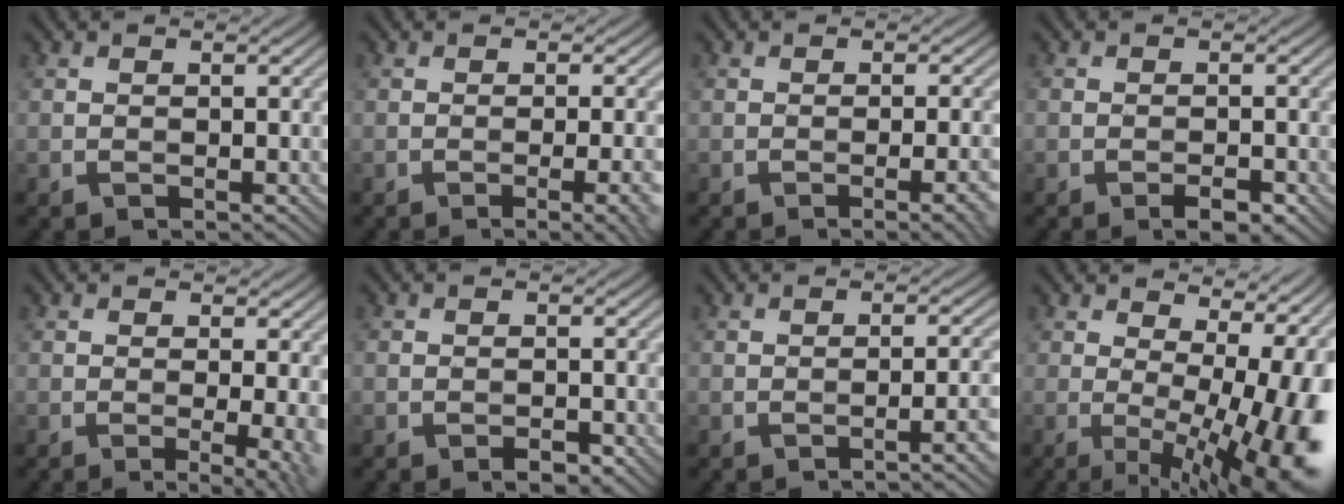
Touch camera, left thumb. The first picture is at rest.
{"total": 5.2, "force": [-1.7, 1.4, 4.7], "torque": [-0.055, 0.004, -0.019]}
{"total": 4.3, "force": [-1.6, 1.0, 3.9], "torque": [-0.045, 0.009, -0.022]}
{"total": 2.1, "force": [-1.3, 0.7, 1.4], "torque": [-0.018, 0.001, -0.020]}
{"total": 4.9, "force": [-0.7, 1.1, 4.8], "torque": [-0.070, -0.007, -0.008]}
{"total": 1.7, "force": [-1.1, 0.7, 1.0], "torque": [-0.011, 0.000, -0.017]}
{"total": 4.1, "force": [-1.9, 0.7, 3.6], "torque": [-0.037, 0.015, -0.036]}
{"total": 15.0, "force": [0.6, 6.2, 13.7], "torque": [-0.152, 0.013, 0.016]}